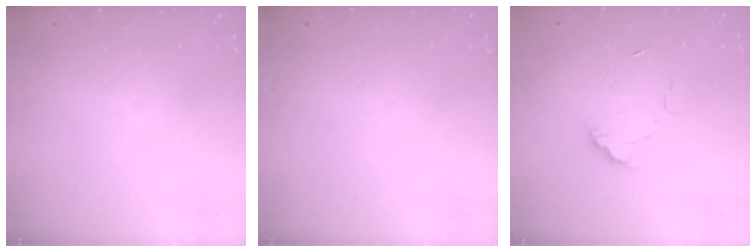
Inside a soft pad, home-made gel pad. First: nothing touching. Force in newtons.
{"total": 0.0}
{"total": 6.2, "press": 6.2, "slide": 0.5}